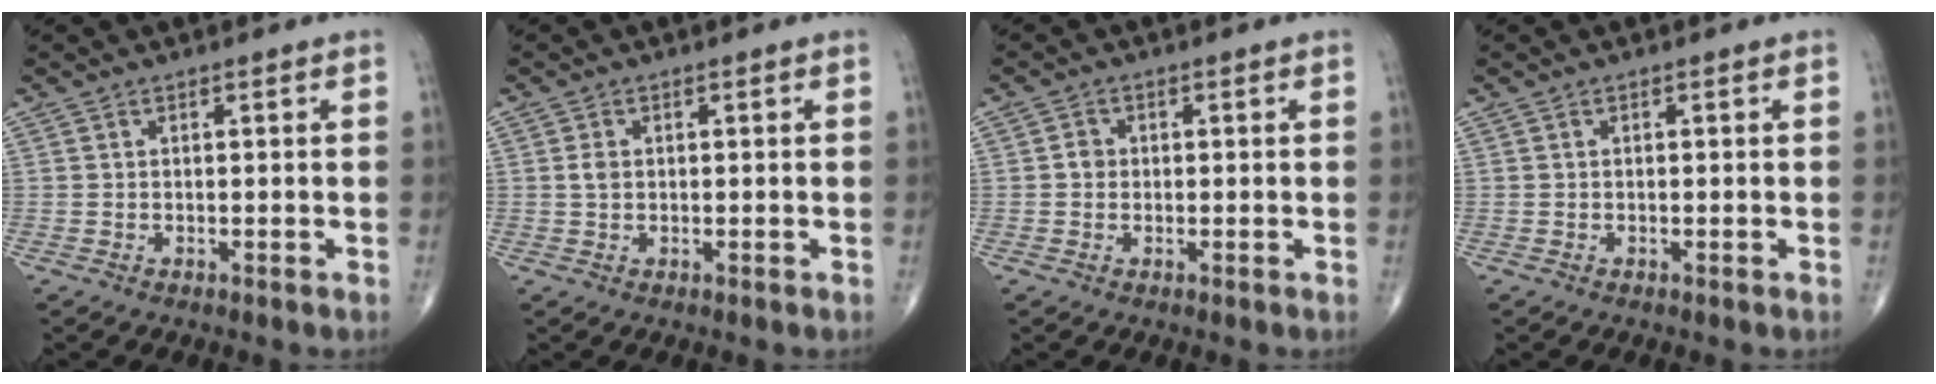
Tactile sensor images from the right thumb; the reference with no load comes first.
{"total": 1.6, "force": [0.2, 1.2, 1.1], "torque": [-0.018, 0.002, 0.004]}
{"total": 1.8, "force": [-0.1, 1.6, 0.7], "torque": [-0.002, 0.005, -0.004]}
{"total": 0.0}